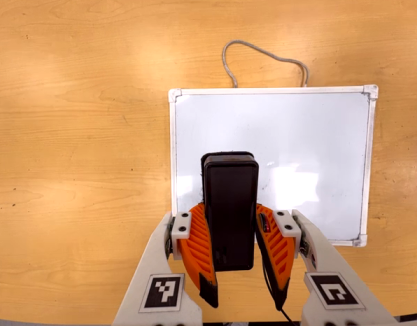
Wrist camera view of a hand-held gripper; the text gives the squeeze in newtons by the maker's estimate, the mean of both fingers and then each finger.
{"total": 7.6, "left": 6.7, "right": 8.6}